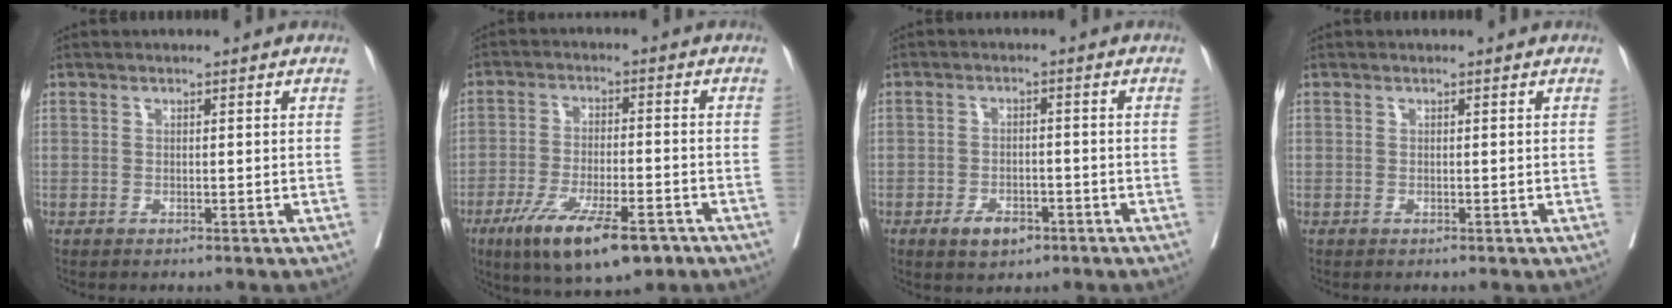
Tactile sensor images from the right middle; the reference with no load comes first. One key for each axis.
{"total": 12.8, "fx": -7.8, "fy": 3.3, "fz": 9.6, "tx": -0.164, "ty": -0.022, "tz": -0.125}
{"total": 4.2, "fx": -2.5, "fy": 2.2, "fz": 2.5, "tx": -0.041, "ty": 0.001, "tz": -0.034}
{"total": 0.0}